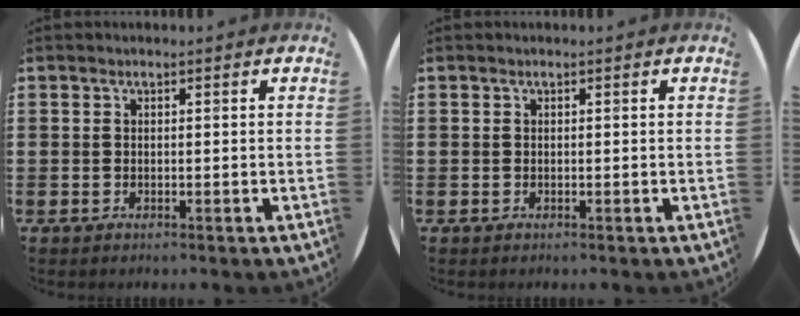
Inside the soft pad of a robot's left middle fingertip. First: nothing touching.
{"total": 0.0}